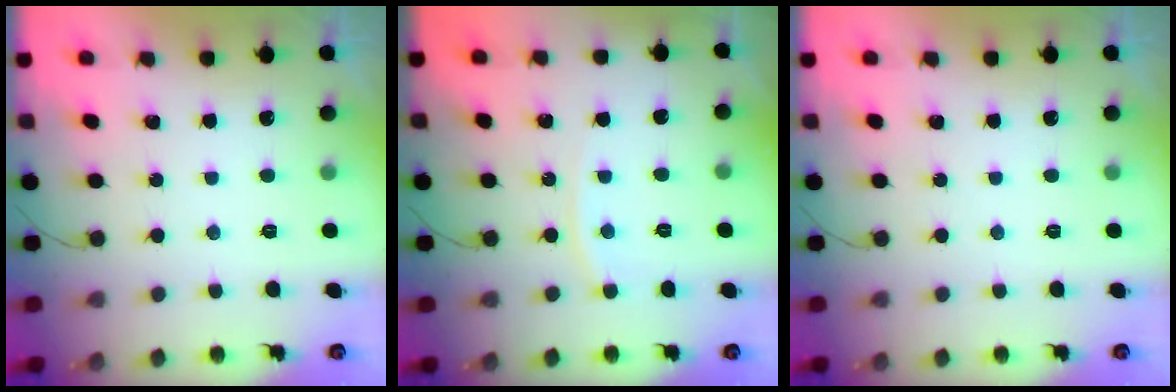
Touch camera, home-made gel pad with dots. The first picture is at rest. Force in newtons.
{"total": 4.1, "press": 4.1, "slide": 0.4}
{"total": 0.0}